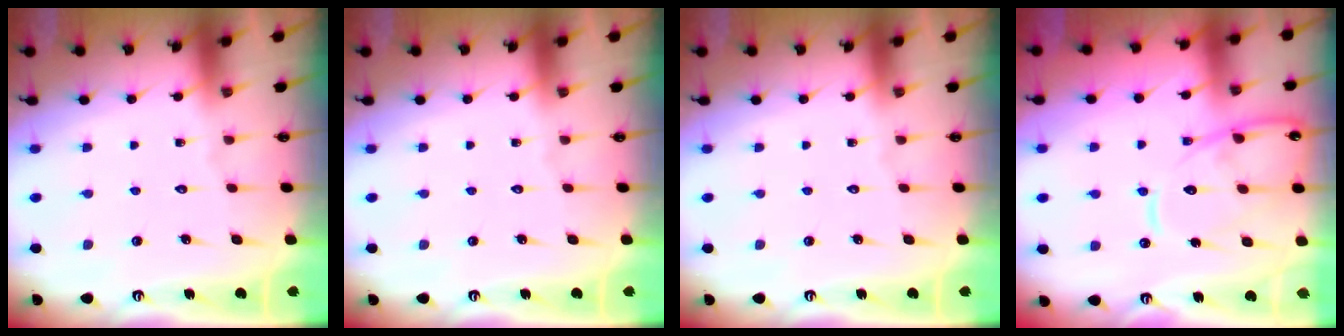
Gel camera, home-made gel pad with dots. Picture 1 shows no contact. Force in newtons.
{"total": 0.0}
{"total": 0.0}
{"total": 13.6, "press": 13.5, "slide": 1.2}